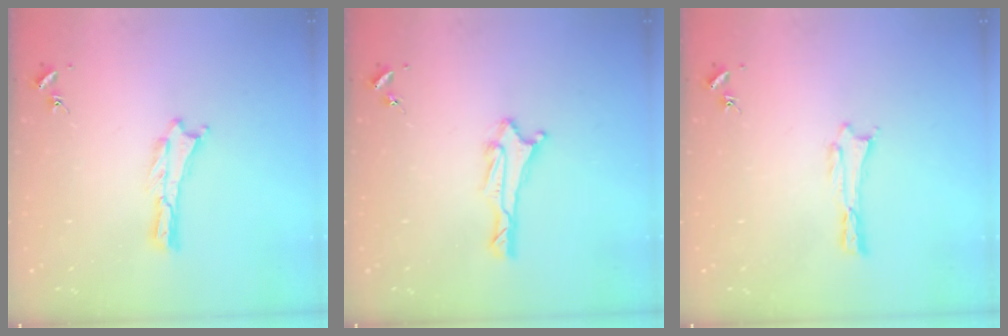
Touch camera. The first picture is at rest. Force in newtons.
{"total": 2.0, "press": 1.8, "slide": 0.8}
{"total": 0.0}